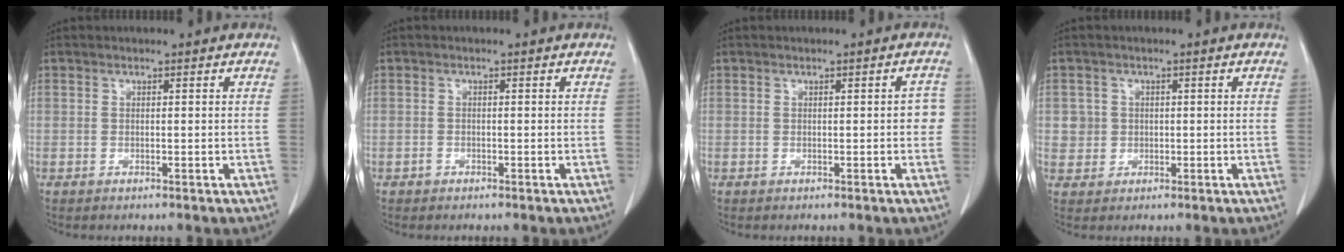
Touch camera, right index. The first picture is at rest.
{"total": 0.7, "force": [-0.5, 0.5, 0.0], "torque": [-0.006, 0.003, -0.009]}
{"total": 1.9, "force": [0.0, 0.9, 1.7], "torque": [-0.004, 0.006, -0.004]}
{"total": 2.8, "force": [0.4, 2.7, 0.1], "torque": [0.010, 0.002, 0.008]}